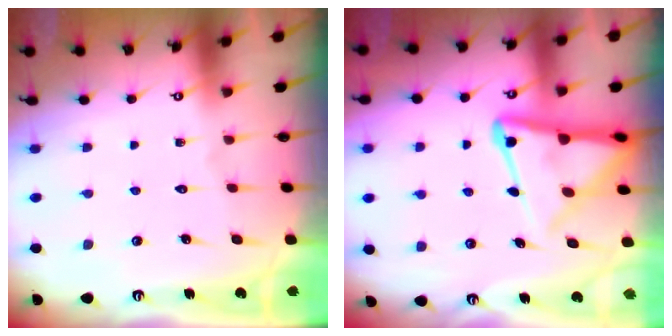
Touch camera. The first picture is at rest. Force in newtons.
{"total": 12.6, "press": 12.5, "slide": 1.2}